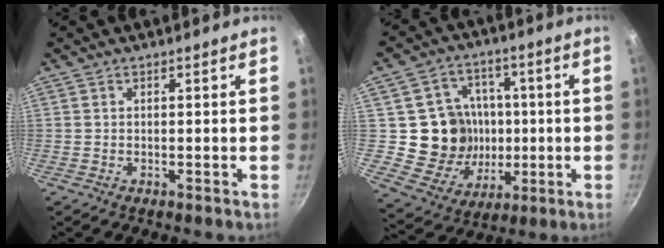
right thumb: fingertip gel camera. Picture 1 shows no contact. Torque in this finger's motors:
{"motor_torque": [0.84, 1.91, 0.49, -0.69, 0.00]}